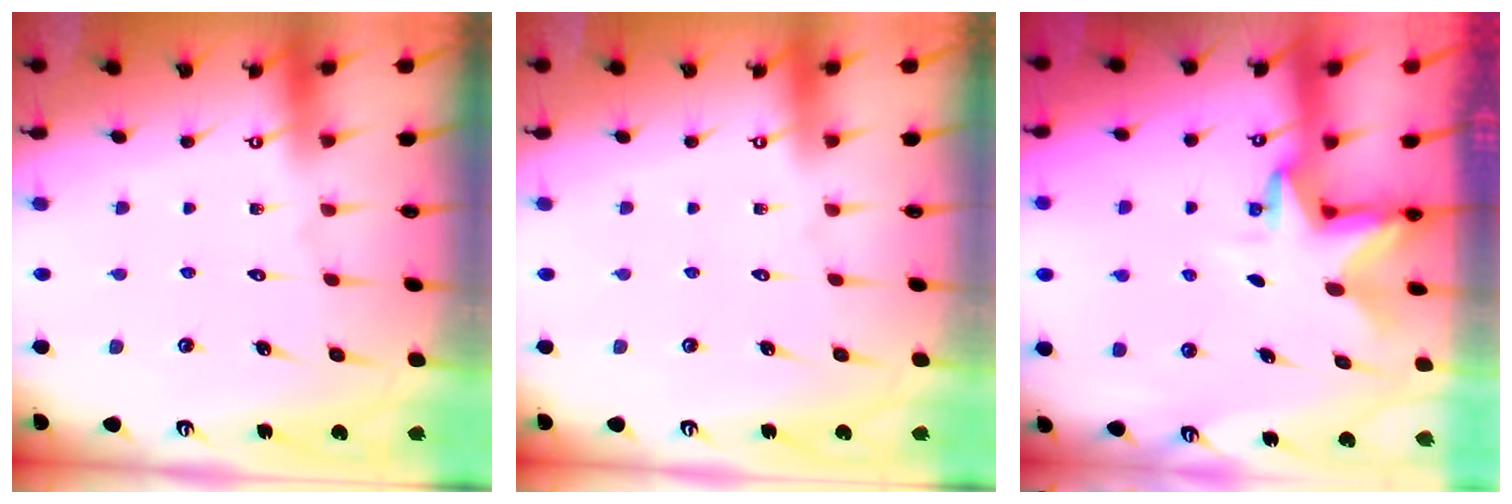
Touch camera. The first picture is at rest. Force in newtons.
{"total": 0.0}
{"total": 2.8, "press": 2.8, "slide": 0.3}